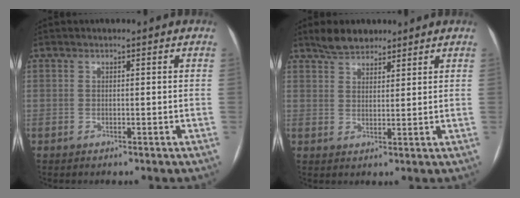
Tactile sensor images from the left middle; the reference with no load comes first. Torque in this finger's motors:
{"motor_torque": [0.16, -0.14, 0.04, 0.01]}